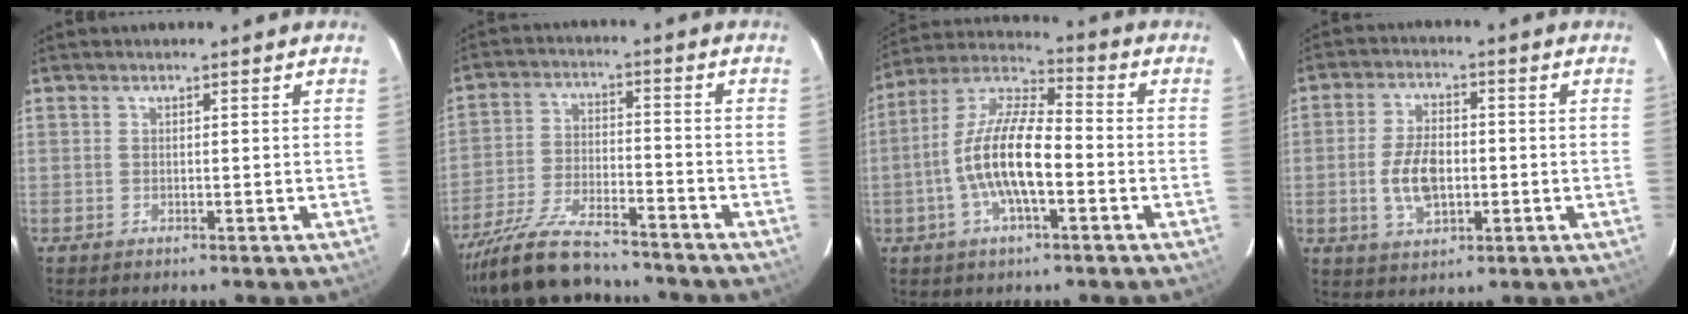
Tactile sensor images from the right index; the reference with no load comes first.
{"total": 18.0, "force": [-15.6, 4.2, 7.9], "torque": [-0.177, -0.035, -0.266]}
{"total": 13.4, "force": [-3.5, 4.3, 12.2], "torque": [-0.243, 0.002, -0.069]}
{"total": 8.6, "force": [-1.4, 4.9, 6.9], "torque": [-0.139, 0.001, -0.020]}